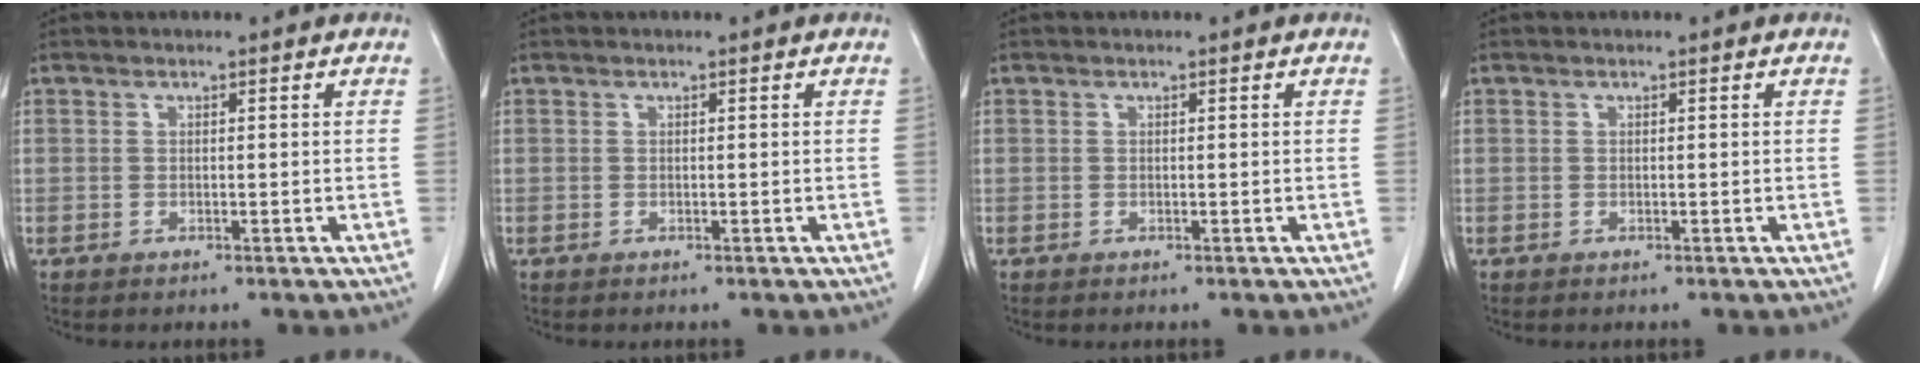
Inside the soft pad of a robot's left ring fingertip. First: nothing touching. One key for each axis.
{"total": 0.0}
{"total": 0.0}
{"total": 0.0}